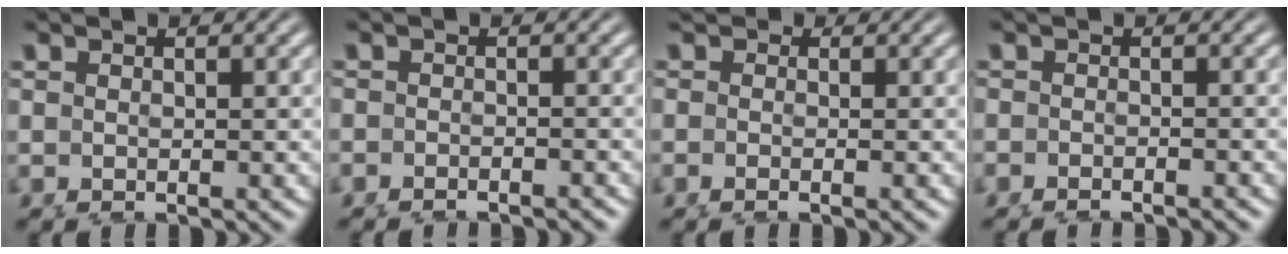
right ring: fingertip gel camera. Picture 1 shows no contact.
{"total": 1.8, "force": [-1.8, -0.2, -0.2], "torque": [0.007, -0.006, -0.028]}
{"total": 0.6, "force": [-0.5, 0.0, 0.3], "torque": [0.004, -0.004, -0.011]}
{"total": 1.7, "force": [-1.7, -0.3, -0.2], "torque": [0.009, -0.006, -0.026]}